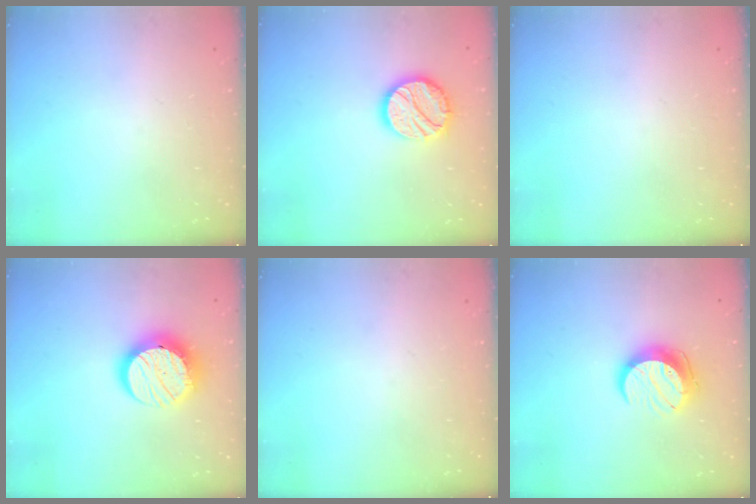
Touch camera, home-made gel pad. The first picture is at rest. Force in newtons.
{"total": 13.9, "press": 13.8, "slide": 0.9}
{"total": 0.0}
{"total": 14.6, "press": 14.6, "slide": 0.7}
{"total": 0.0}
{"total": 11.3, "press": 11.2, "slide": 0.7}